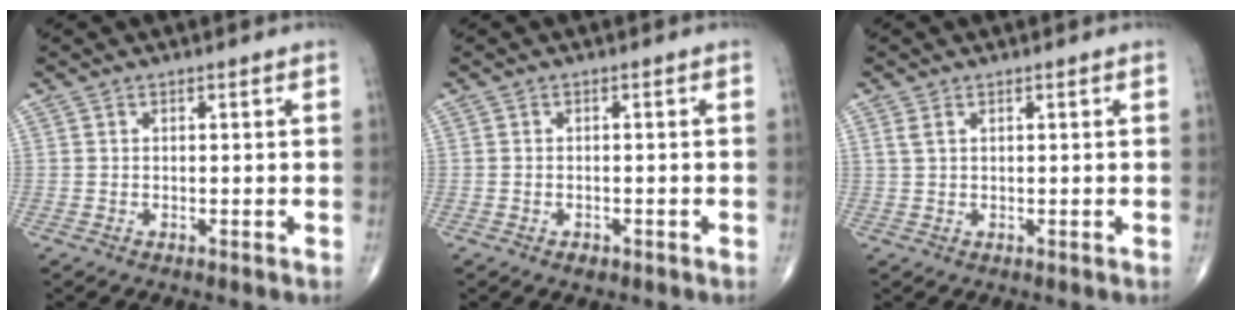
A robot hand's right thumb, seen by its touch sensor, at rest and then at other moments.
{"total": 1.4, "force": [-0.9, 0.8, 0.8], "torque": [-0.013, 0.004, -0.010]}
{"total": 1.4, "force": [0.6, 0.8, 1.0], "torque": [-0.029, 0.009, 0.020]}